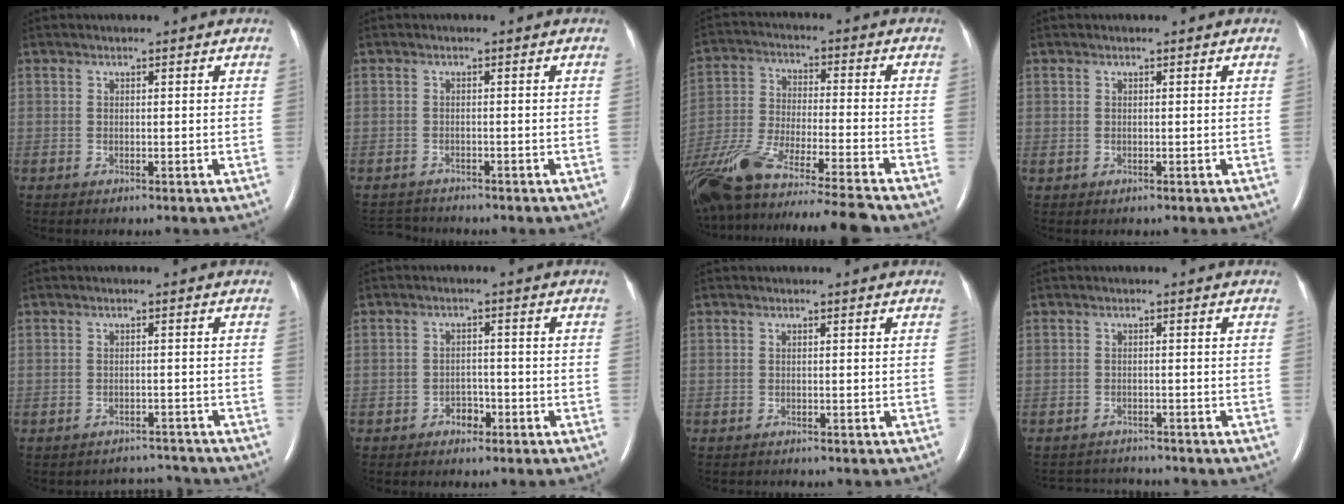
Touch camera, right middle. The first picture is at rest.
{"total": 2.5, "force": [-2.5, 0.4, -0.4], "torque": [0.002, -0.013, -0.041]}
{"total": 22.9, "force": [-19.7, -0.8, 11.7], "torque": [-0.225, -0.057, -0.336]}
{"total": 0.0}
{"total": 3.9, "force": [-3.6, 0.3, -1.4], "torque": [0.018, 0.009, -0.048]}
{"total": 2.3, "force": [-1.5, 1.5, 0.9], "torque": [-0.011, 0.007, -0.025]}
{"total": 0.8, "force": [-0.8, 0.1, 0.1], "torque": [-0.004, -0.002, -0.011]}
{"total": 4.6, "force": [-4.6, 0.3, -0.2], "torque": [0.001, 0.002, -0.068]}